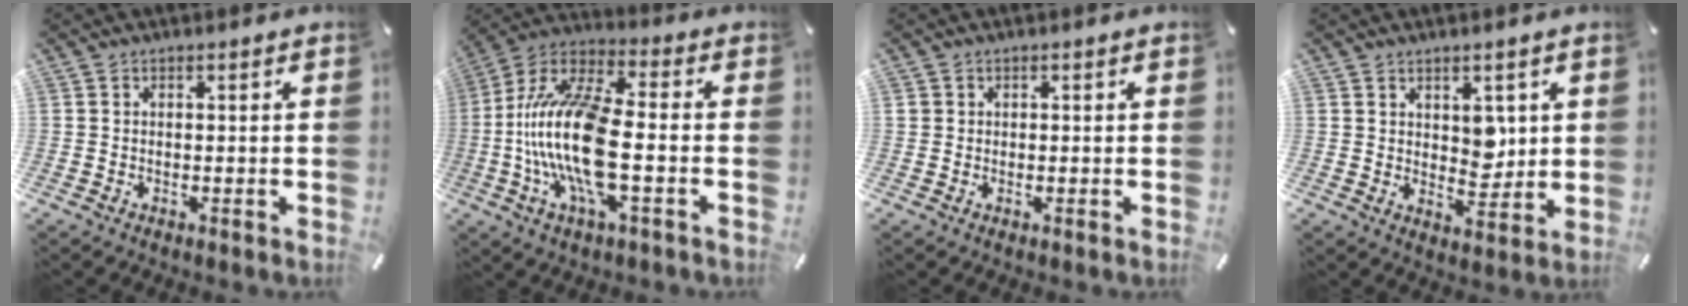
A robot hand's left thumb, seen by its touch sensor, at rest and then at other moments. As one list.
[{"total": 19.3, "force": [-3.2, 7.4, 17.5], "torque": [-0.371, -0.009, -0.056]}, {"total": 0.8, "force": [0.1, 0.8, 0.1], "torque": [0.000, 0.005, 0.001]}, {"total": 6.0, "force": [2.4, 4.3, 3.4], "torque": [-0.035, -0.015, 0.041]}]